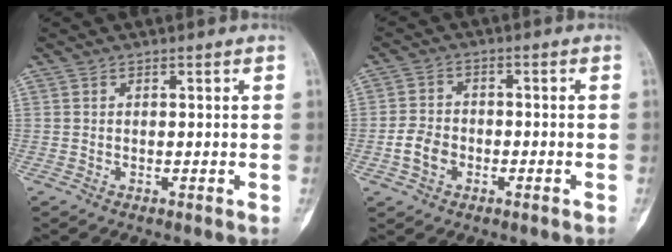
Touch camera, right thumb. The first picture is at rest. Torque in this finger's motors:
{"motor_torque": [0.79, 0.56, 0.90, -0.14, 0.24]}